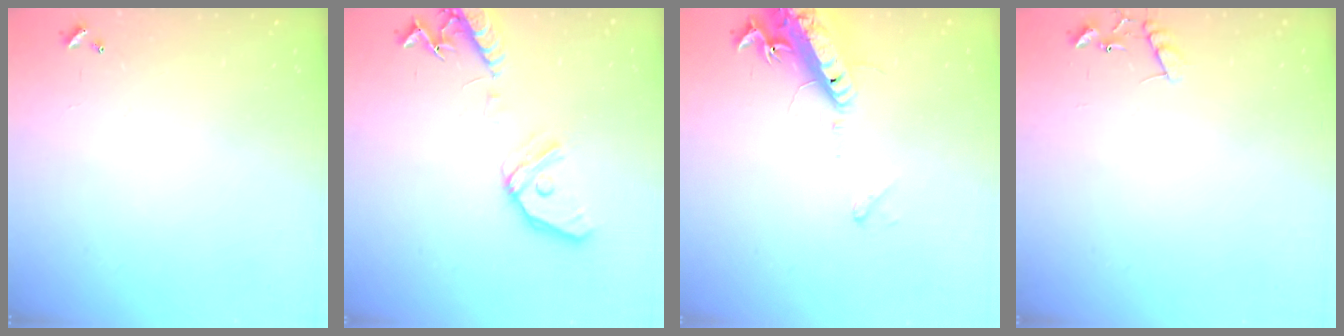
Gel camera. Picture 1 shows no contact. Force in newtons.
{"total": 15.4, "press": 15.2, "slide": 2.8}
{"total": 16.9, "press": 16.5, "slide": 3.9}
{"total": 8.8, "press": 8.8, "slide": 0.4}